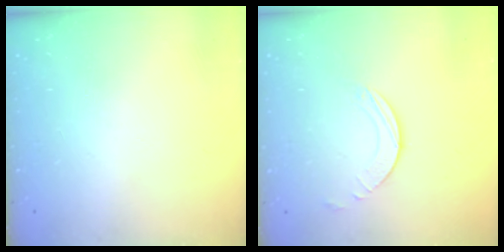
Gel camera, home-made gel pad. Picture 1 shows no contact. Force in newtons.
{"total": 1.6, "press": 1.6, "slide": 0.2}